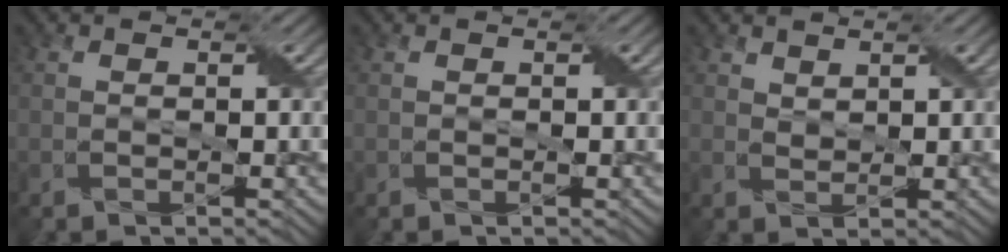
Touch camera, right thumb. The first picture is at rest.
{"total": 0.0}
{"total": 1.2, "force": [1.1, 0.4, -0.1], "torque": [-0.005, -0.002, 0.027]}